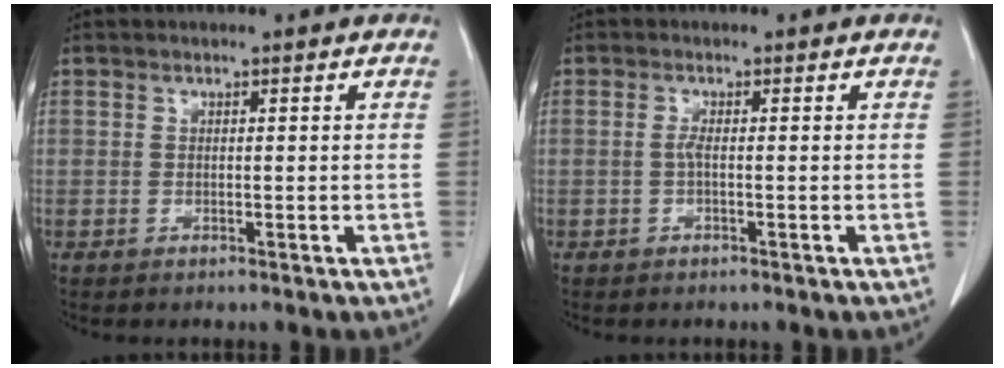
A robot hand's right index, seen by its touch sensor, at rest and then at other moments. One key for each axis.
{"total": 0.9, "fx": -0.2, "fy": 0.0, "fz": 0.9, "tx": -0.019, "ty": 0.002, "tz": -0.005}